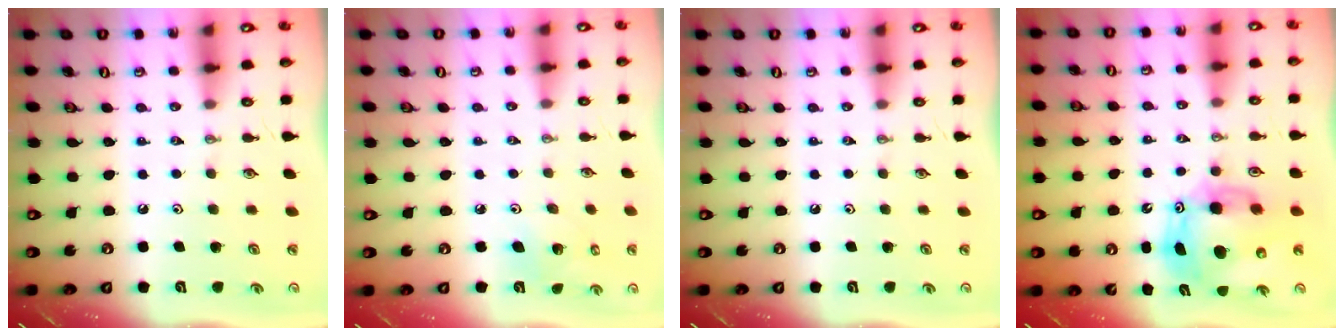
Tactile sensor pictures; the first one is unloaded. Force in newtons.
{"total": 4.5, "press": 4.5, "slide": 0.4}
{"total": 0.0}
{"total": 13.8, "press": 13.7, "slide": 1.6}